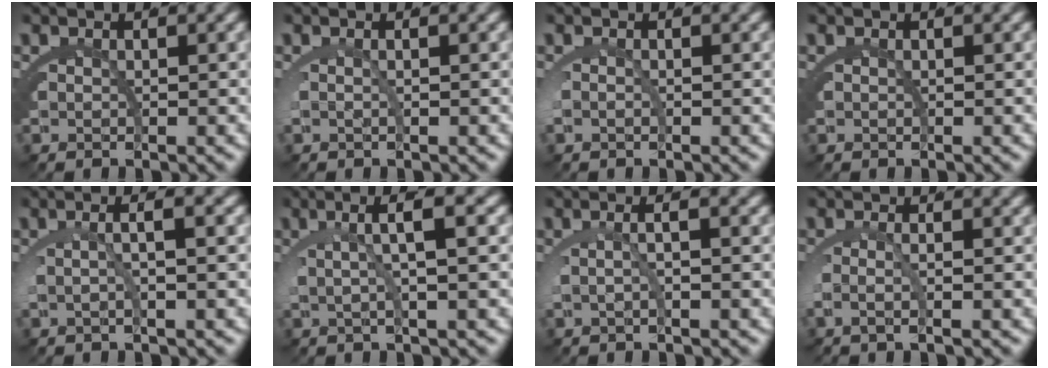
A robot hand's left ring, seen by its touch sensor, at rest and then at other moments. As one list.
[{"total": 1.0, "force": [-0.1, -0.2, 1.0], "torque": [-0.031, -0.002, 0.000]}, {"total": 0.7, "force": [-0.3, 0.1, 0.6], "torque": [-0.023, -0.005, -0.004]}, {"total": 0.0}, {"total": 2.8, "force": [0.1, -0.1, 2.8], "torque": [-0.049, 0.008, 0.002]}, {"total": 4.7, "force": [1.9, 0.3, 4.3], "torque": [-0.068, 0.021, 0.024]}, {"total": 2.2, "force": [-0.1, 0.1, 2.2], "torque": [-0.038, 0.004, -0.002]}, {"total": 2.0, "force": [-0.4, 0.2, 1.9], "torque": [-0.048, -0.006, -0.005]}]